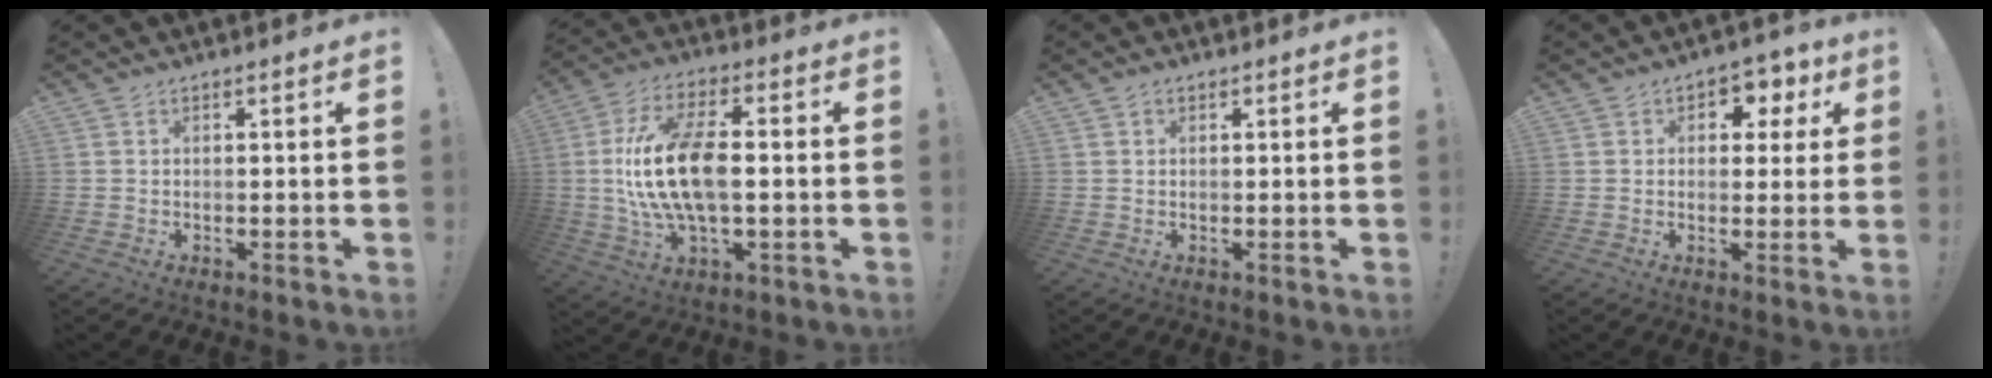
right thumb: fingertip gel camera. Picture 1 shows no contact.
{"total": 18.5, "force": [0.2, 8.7, 16.4], "torque": [-0.309, -0.001, 0.004]}
{"total": 0.8, "force": [0.5, 0.6, 0.3], "torque": [0.000, 0.000, 0.008]}
{"total": 4.8, "force": [1.6, 4.1, 1.9], "torque": [-0.006, -0.012, 0.025]}